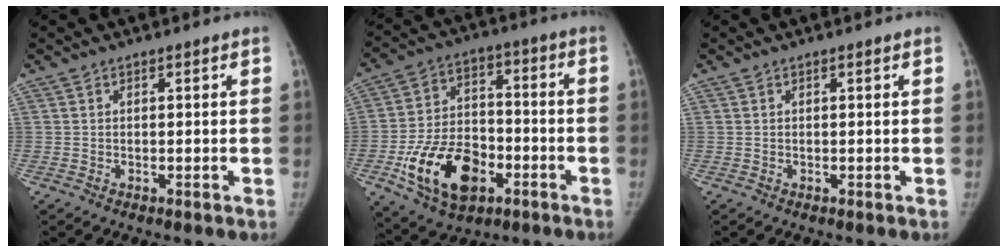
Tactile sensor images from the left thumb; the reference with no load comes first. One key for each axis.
{"total": 17.9, "fx": -7.0, "fy": 11.5, "fz": 11.8, "tx": -0.176, "ty": 0.031, "tz": -0.112}
{"total": 0.0}